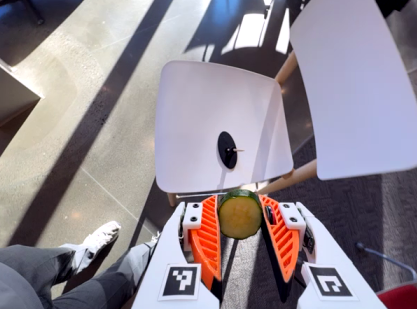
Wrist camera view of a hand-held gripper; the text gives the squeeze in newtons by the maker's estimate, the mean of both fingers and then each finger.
{"total": 9.3, "left": 9.6, "right": 9.0}